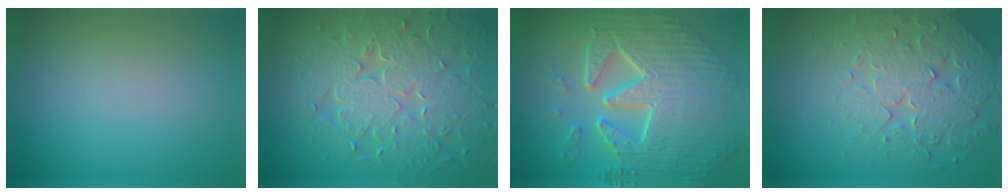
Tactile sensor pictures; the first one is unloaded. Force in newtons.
{"total": 8.5, "press": 6.1, "slide": 5.9}
{"total": 10.8, "press": 7.4, "slide": 7.9}
{"total": 5.0, "press": 4.8, "slide": 1.5}